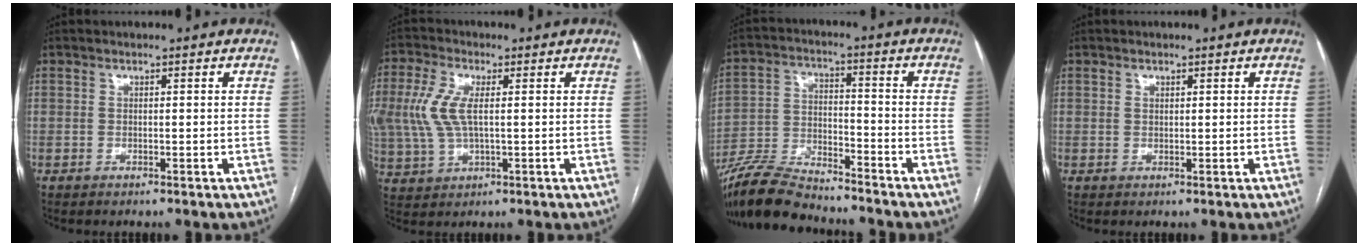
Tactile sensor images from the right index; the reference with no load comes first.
{"total": 9.1, "force": [1.3, 4.2, 8.0], "torque": [-0.202, 0.010, 0.029]}
{"total": 11.6, "force": [-10.8, 1.6, 3.9], "torque": [-0.077, -0.008, -0.203]}
{"total": 0.6, "force": [0.4, 0.4, 0.3], "torque": [-0.004, -0.003, 0.005]}